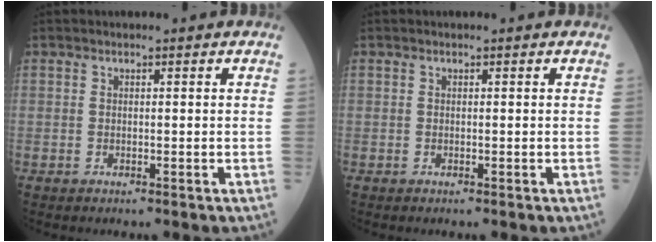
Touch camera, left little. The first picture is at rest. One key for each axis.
{"total": 0.0}